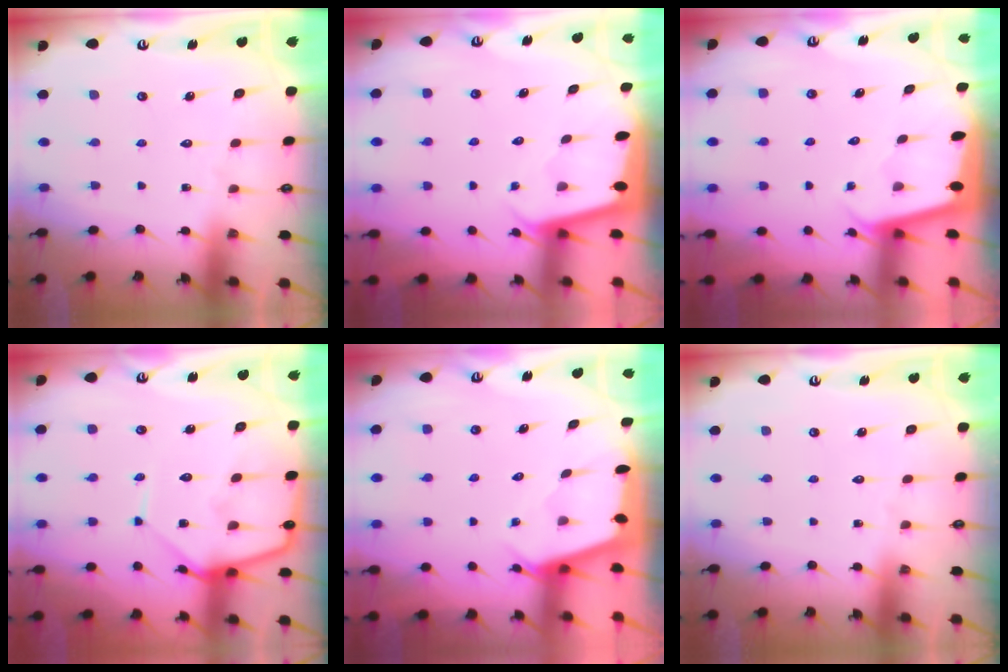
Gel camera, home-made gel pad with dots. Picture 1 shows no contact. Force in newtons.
{"total": 2.0, "press": 2.0, "slide": 0.1}
{"total": 2.0, "press": 2.0, "slide": 0.1}
{"total": 11.2, "press": 11.1, "slide": 1.1}
{"total": 2.6, "press": 2.5, "slide": 0.3}
{"total": 0.0}